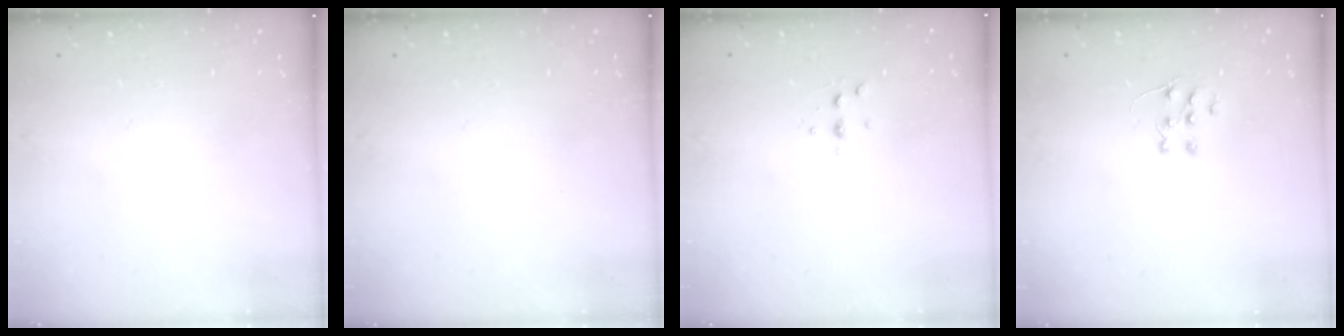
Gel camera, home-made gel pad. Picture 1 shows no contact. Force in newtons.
{"total": 0.0}
{"total": 3.7, "press": 3.6, "slide": 0.5}
{"total": 5.7, "press": 5.6, "slide": 0.4}